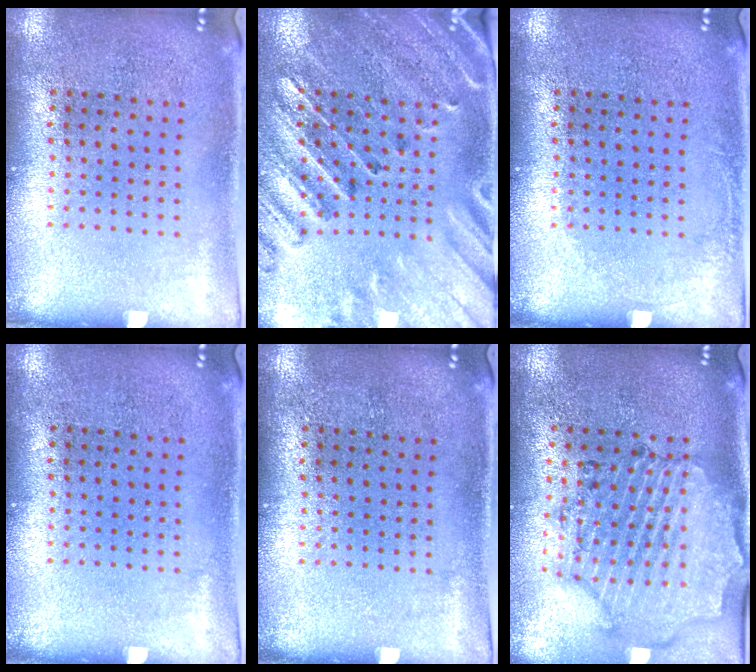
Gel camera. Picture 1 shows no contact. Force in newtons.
{"total": 2.9, "press": 2.7, "slide": 1.1}
{"total": 0.7, "press": 0.7, "slide": 0.1}
{"total": 0.0}
{"total": 0.0}
{"total": 1.7, "press": 1.7, "slide": 0.3}